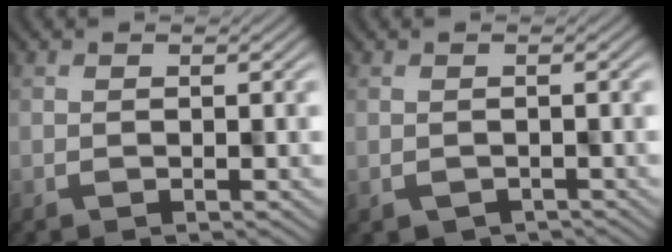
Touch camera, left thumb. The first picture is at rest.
{"total": 1.3, "force": [-0.8, 1.0, 0.3], "torque": [-0.003, -0.003, -0.008]}